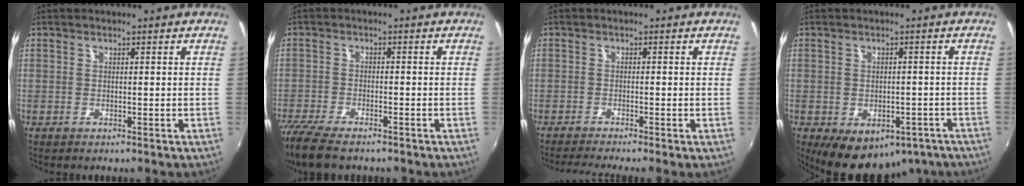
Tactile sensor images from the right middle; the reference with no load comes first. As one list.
[{"total": 11.2, "force": [-9.0, 2.9, 5.9], "torque": [-0.148, -0.044, -0.165]}, {"total": 4.1, "force": [-3.3, -0.8, 2.2], "torque": [-0.049, -0.013, -0.059]}, {"total": 14.0, "force": [-8.5, 8.2, 7.5], "torque": [-0.140, -0.012, -0.093]}]